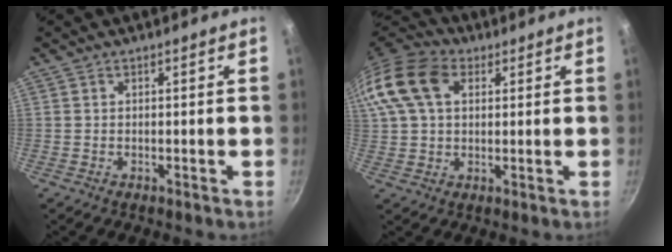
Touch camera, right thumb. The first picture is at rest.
{"total": 17.5, "force": [5.6, 12.1, 11.4], "torque": [-0.244, 0.027, 0.090]}